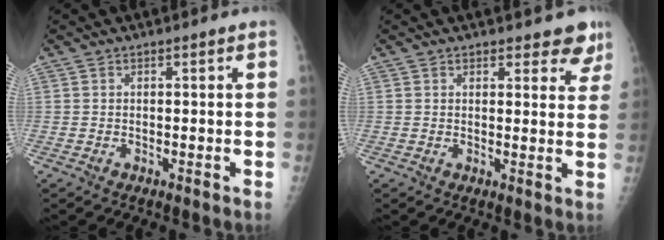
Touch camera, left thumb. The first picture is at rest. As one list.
[{"total": 5.4, "force": [4.5, 2.4, 1.8], "torque": [0.016, -0.024, 0.044]}]